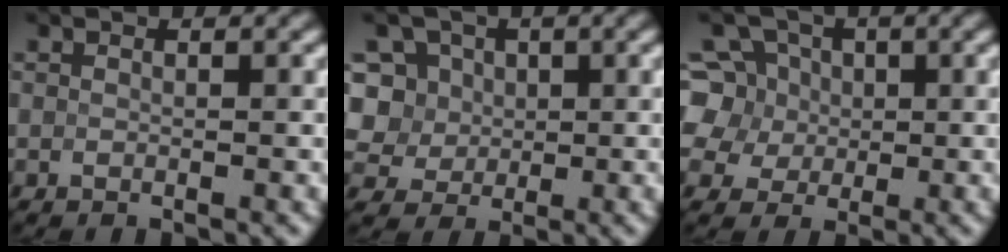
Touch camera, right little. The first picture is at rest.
{"total": 8.4, "force": [1.5, 7.8, 2.9], "torque": [-0.052, 0.036, 0.007]}
{"total": 7.4, "force": [0.6, 7.0, 2.3], "torque": [-0.043, 0.030, -0.020]}